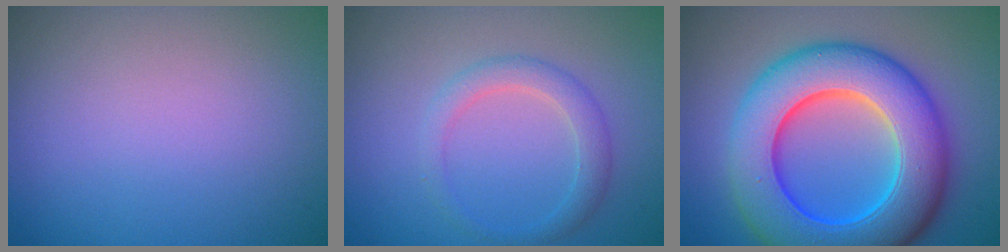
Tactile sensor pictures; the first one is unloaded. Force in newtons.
{"total": 2.4, "press": 2.4, "slide": 0.1}
{"total": 12.1, "press": 12.1, "slide": 0.1}